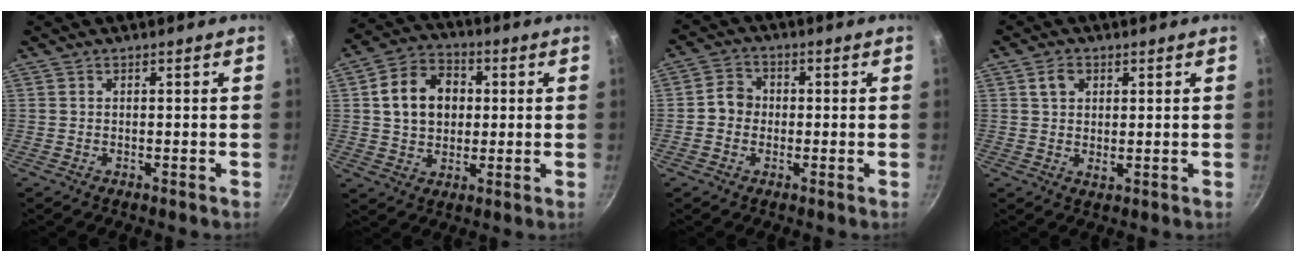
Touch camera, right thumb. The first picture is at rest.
{"total": 11.9, "force": [1.9, 9.3, 7.2], "torque": [-0.099, 0.015, 0.026]}
{"total": 4.7, "force": [-0.4, 4.2, 2.1], "torque": [-0.011, 0.013, -0.019]}
{"total": 4.1, "force": [1.6, 2.7, 2.6], "torque": [-0.038, -0.007, 0.026]}